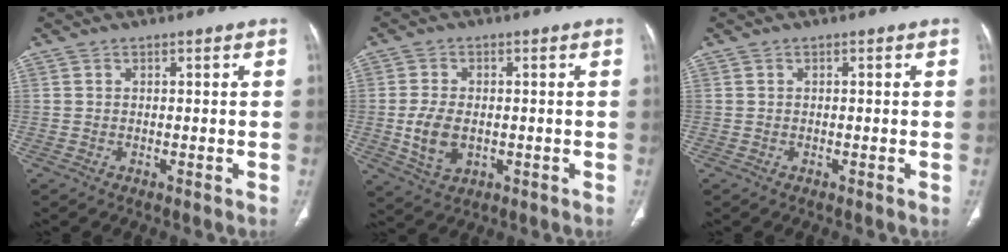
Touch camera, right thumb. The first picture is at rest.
{"total": 7.2, "force": [-0.9, 4.7, 5.4], "torque": [-0.102, -0.003, -0.009]}
{"total": 0.0}